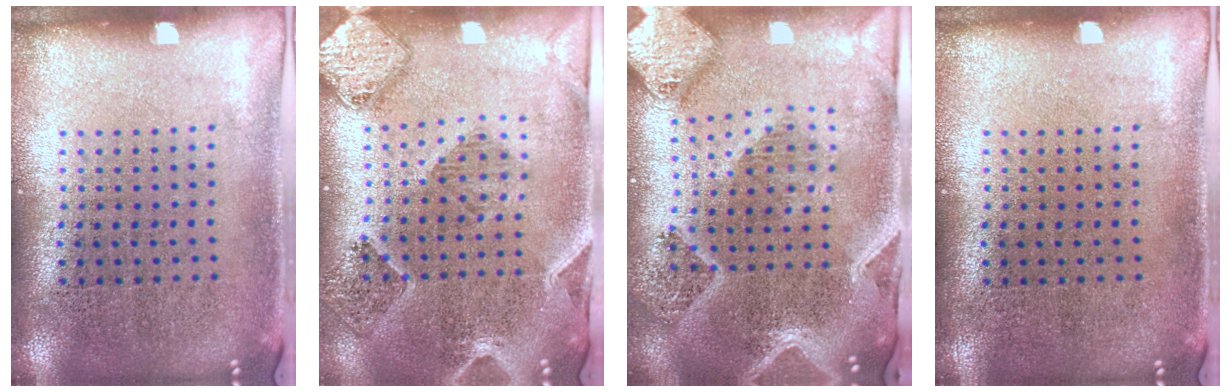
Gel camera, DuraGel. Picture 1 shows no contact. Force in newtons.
{"total": 1.6, "press": 1.6, "slide": 0.3}
{"total": 3.5, "press": 2.8, "slide": 2.0}
{"total": 0.0}